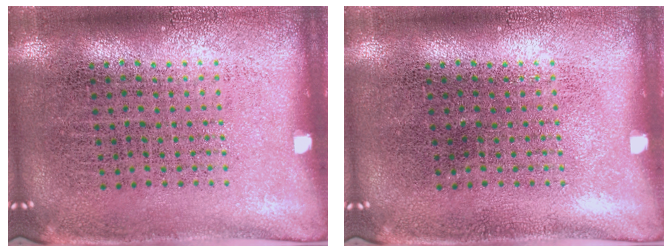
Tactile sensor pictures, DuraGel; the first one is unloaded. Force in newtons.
{"total": 0.0}